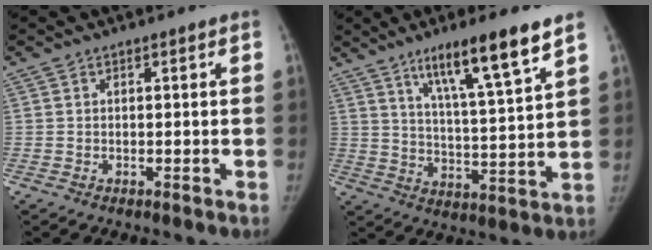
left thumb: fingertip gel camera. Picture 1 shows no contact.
{"total": 14.1, "force": [9.0, 1.2, 10.9], "torque": [-0.177, -0.046, 0.153]}